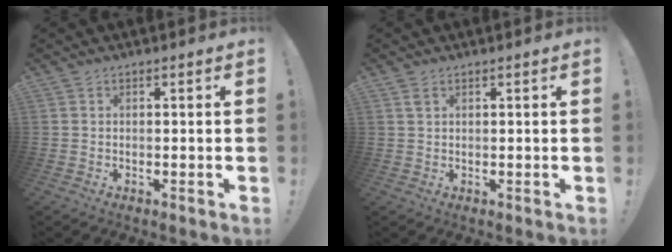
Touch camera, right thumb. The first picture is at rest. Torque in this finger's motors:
{"motor_torque": [-0.20, 0.09, 0.11, 0.31, 0.00]}